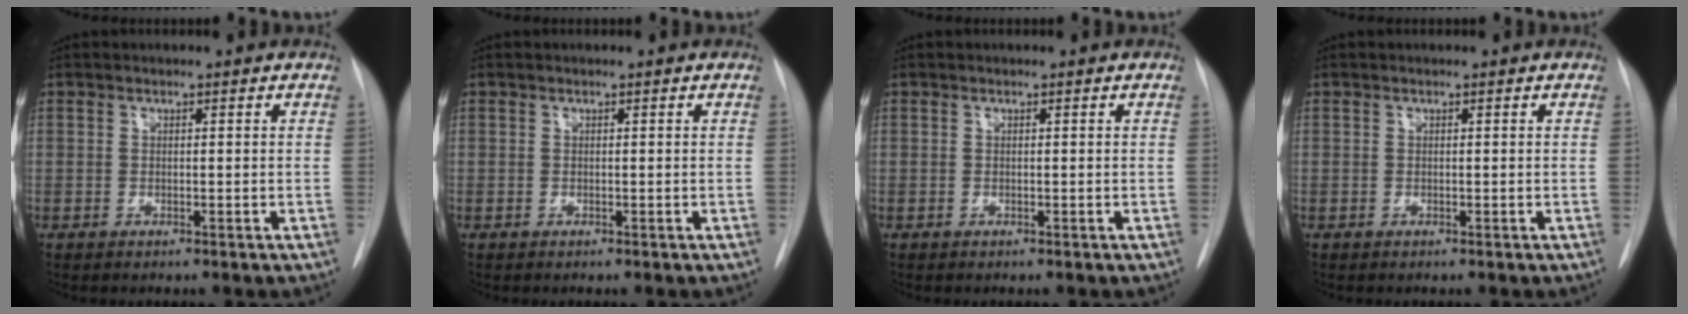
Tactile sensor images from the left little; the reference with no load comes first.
{"total": 0.0}
{"total": 0.0}
{"total": 0.0}